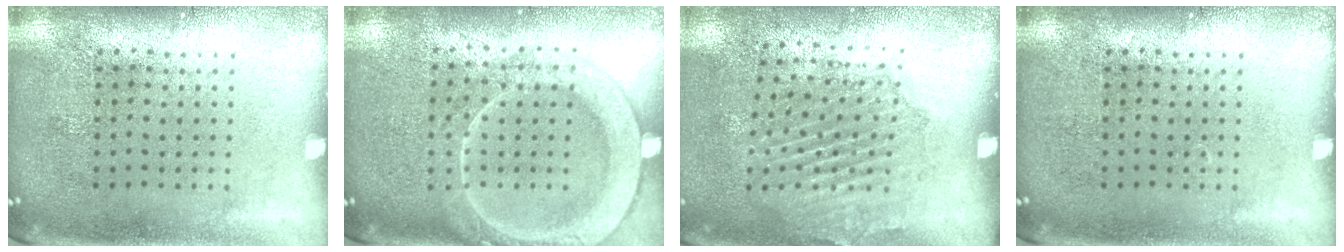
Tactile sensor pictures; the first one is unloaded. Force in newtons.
{"total": 2.0, "press": 1.9, "slide": 0.3}
{"total": 1.8, "press": 1.3, "slide": 1.2}
{"total": 0.0}